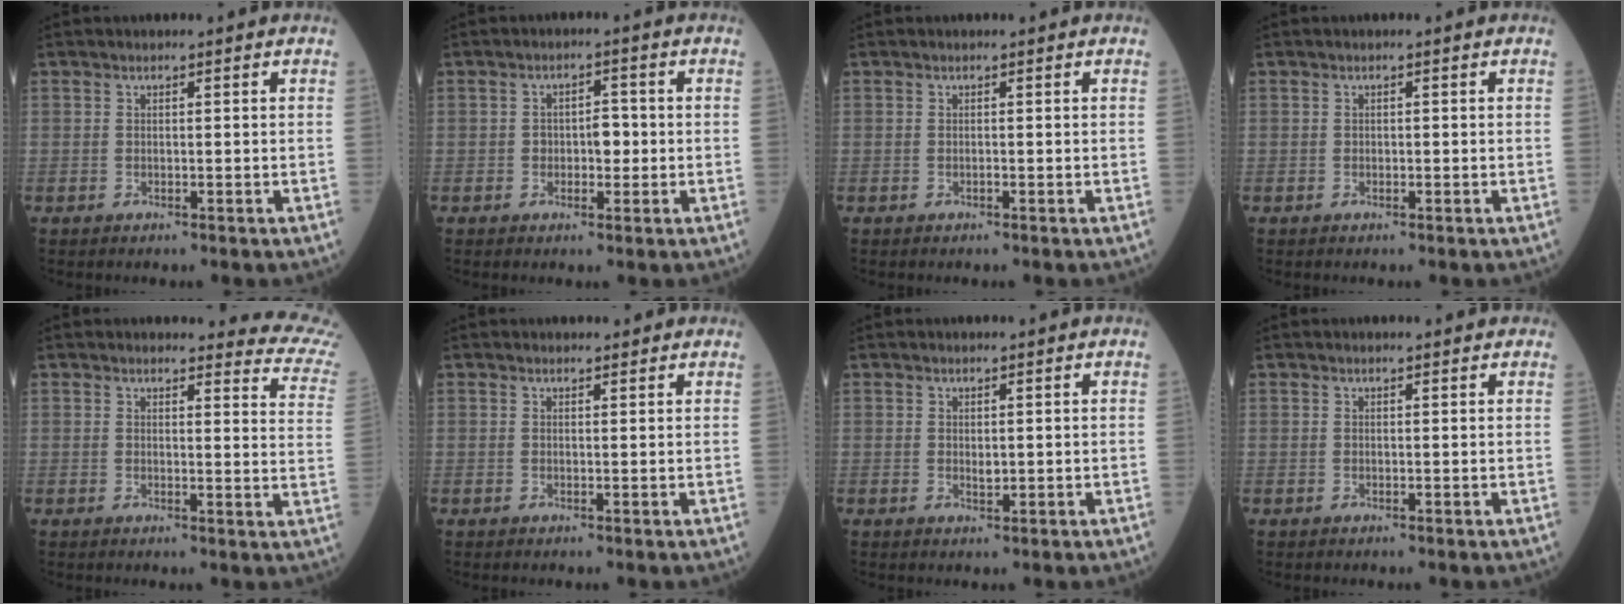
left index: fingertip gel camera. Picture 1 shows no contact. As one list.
[{"total": 2.9, "force": [-0.4, 1.8, 2.3], "torque": [-0.031, 0.007, -0.005]}, {"total": 0.0}, {"total": 0.0}, {"total": 12.3, "force": [12.2, 1.1, 1.1], "torque": [0.024, -0.093, 0.091]}, {"total": 2.3, "force": [2.0, 0.9, 0.6], "torque": [-0.008, 0.008, 0.022]}, {"total": 1.1, "force": [0.4, 0.6, 0.9], "torque": [-0.017, -0.006, 0.009]}, {"total": 1.8, "force": [1.6, 0.5, 0.5], "torque": [-0.011, 0.007, 0.014]}]